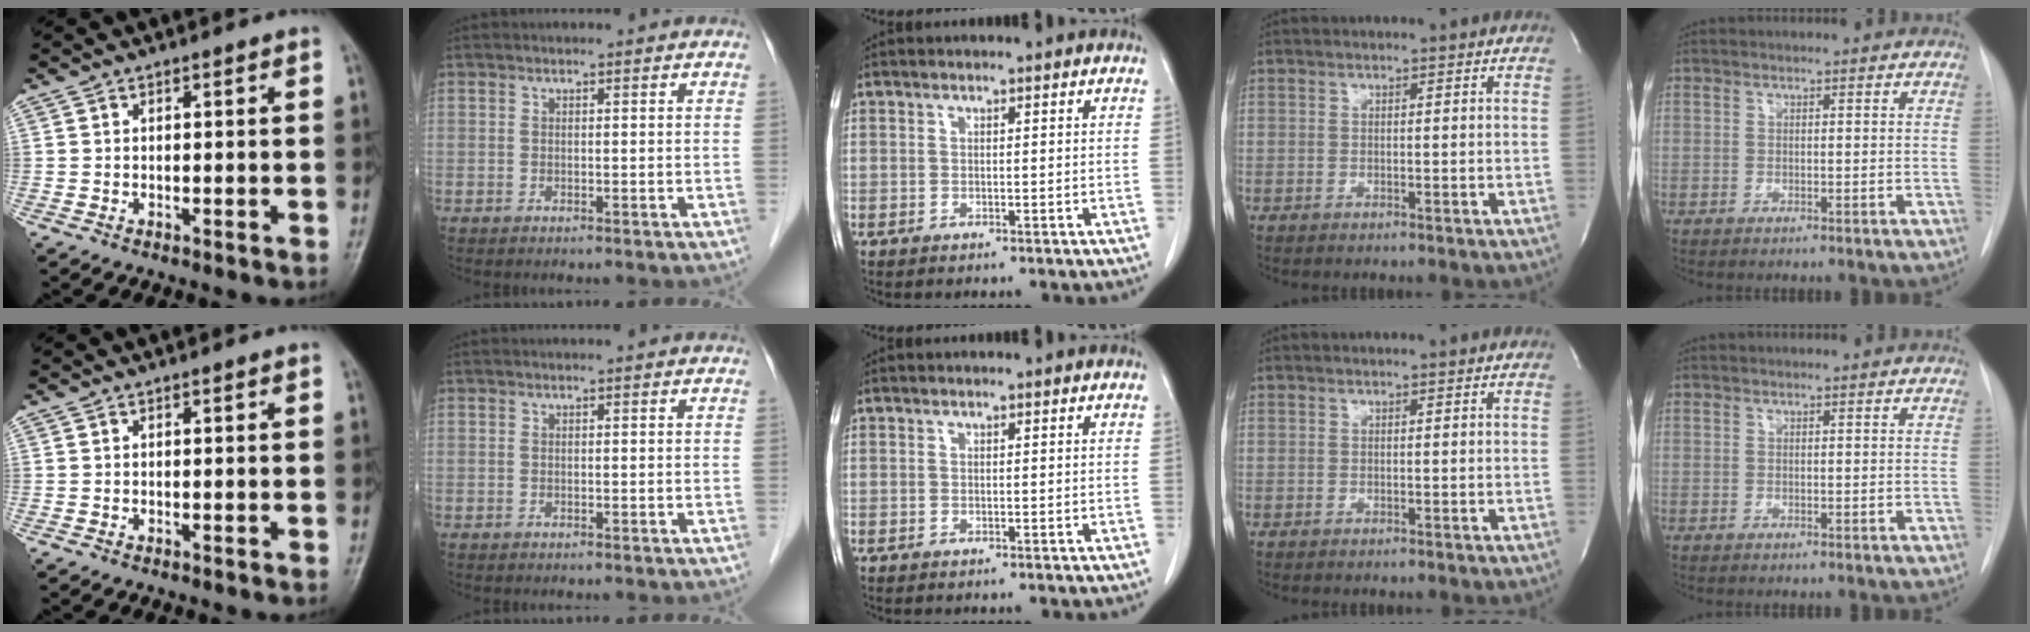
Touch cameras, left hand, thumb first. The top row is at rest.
{}